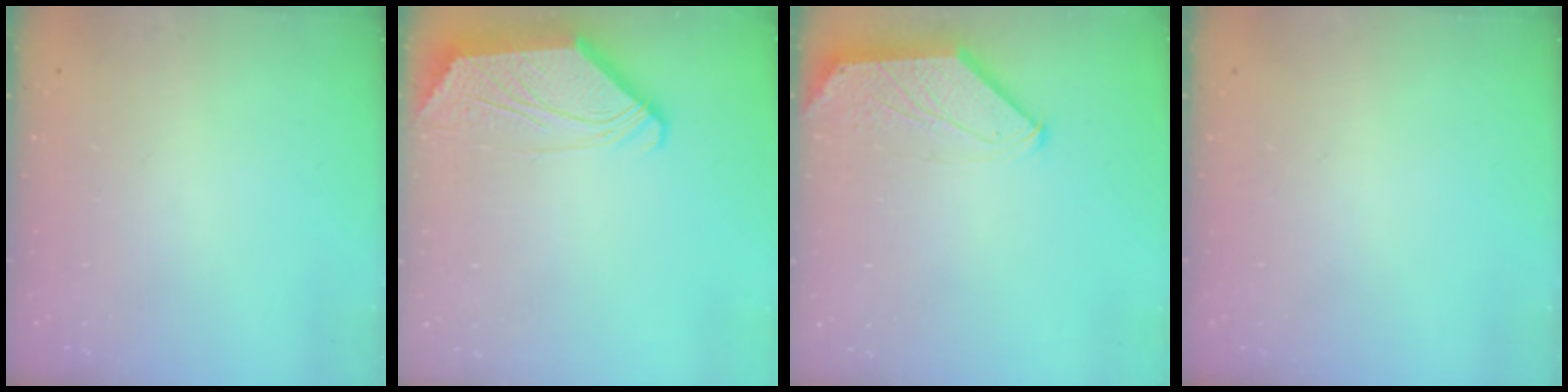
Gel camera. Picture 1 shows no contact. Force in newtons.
{"total": 3.0, "press": 2.9, "slide": 0.4}
{"total": 0.8, "press": 0.7, "slide": 0.3}
{"total": 0.0}